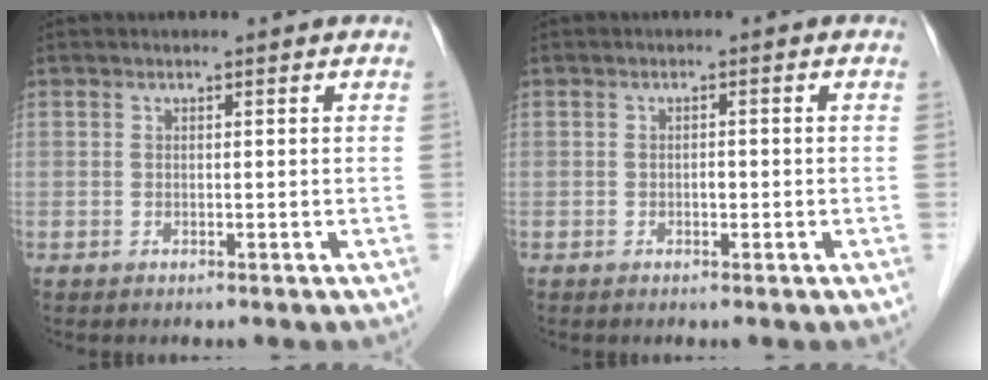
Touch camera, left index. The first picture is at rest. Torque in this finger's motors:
{"motor_torque": [-0.15, 0.09, 0.00, 0.00]}